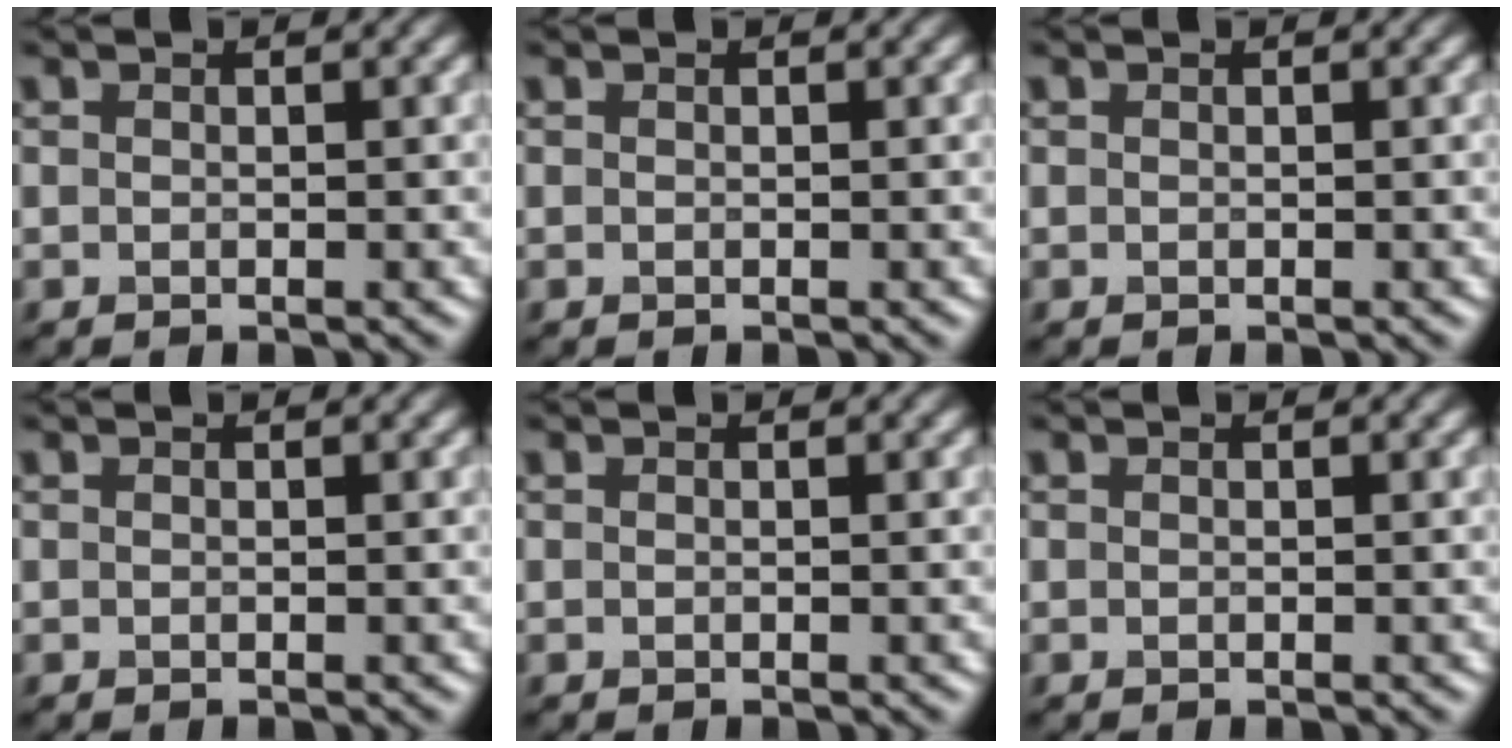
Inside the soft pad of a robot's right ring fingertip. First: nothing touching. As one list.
[{"total": 0.0}, {"total": 0.0}, {"total": 0.0}, {"total": 0.0}, {"total": 0.0}]